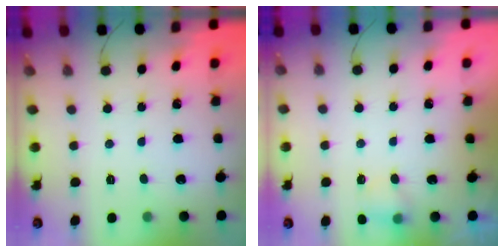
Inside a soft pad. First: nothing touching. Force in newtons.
{"total": 5.3, "press": 5.0, "slide": 1.7}